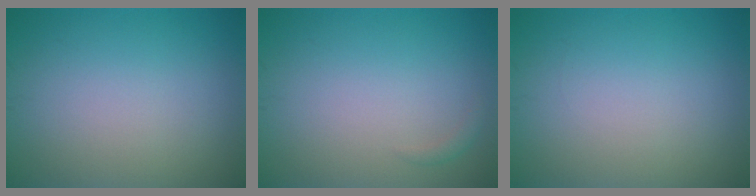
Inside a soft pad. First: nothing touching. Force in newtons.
{"total": 0.6, "press": 0.6, "slide": 0.1}
{"total": 0.0}